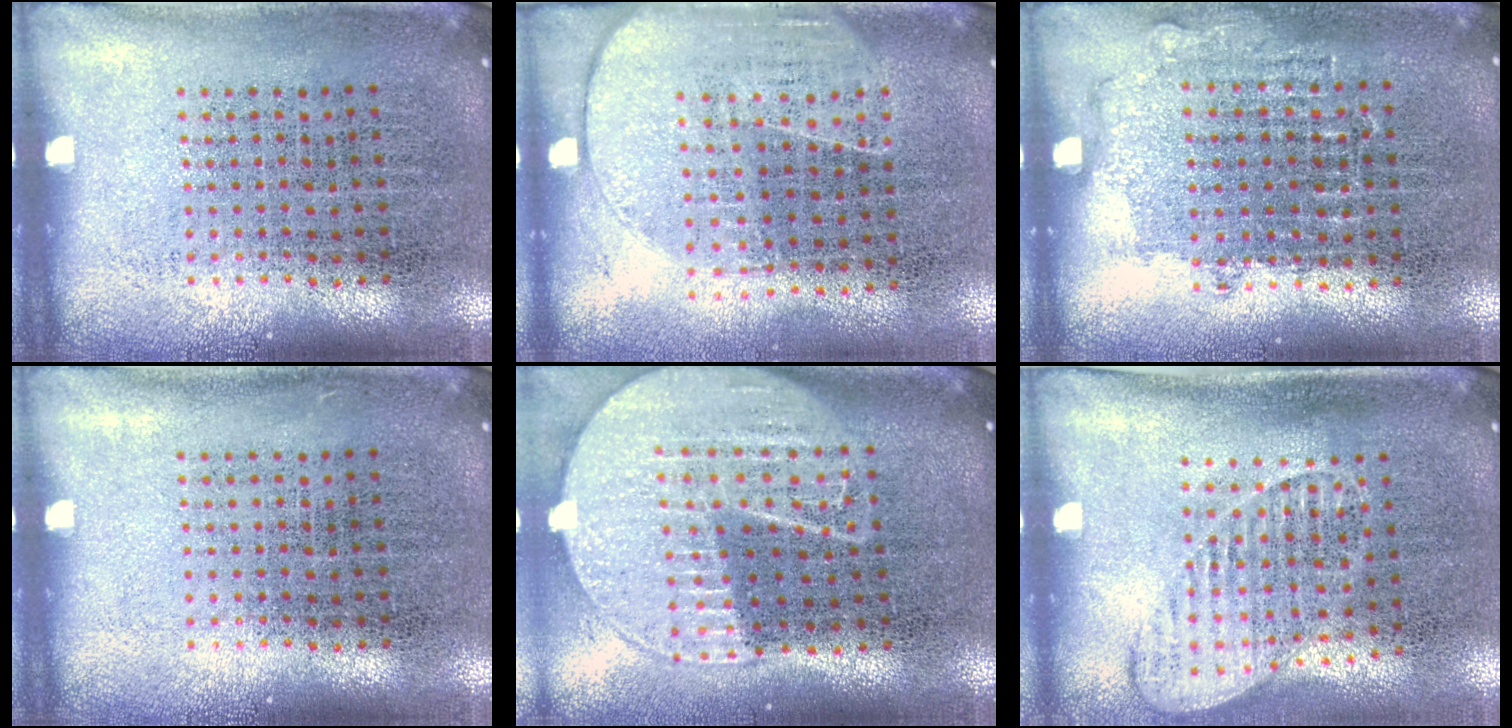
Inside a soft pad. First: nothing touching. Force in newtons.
{"total": 1.8, "press": 1.5, "slide": 0.9}
{"total": 0.8, "press": 0.8, "slide": 0.3}
{"total": 0.0}
{"total": 2.1, "press": 1.9, "slide": 1.0}
{"total": 1.4, "press": 1.2, "slide": 0.8}